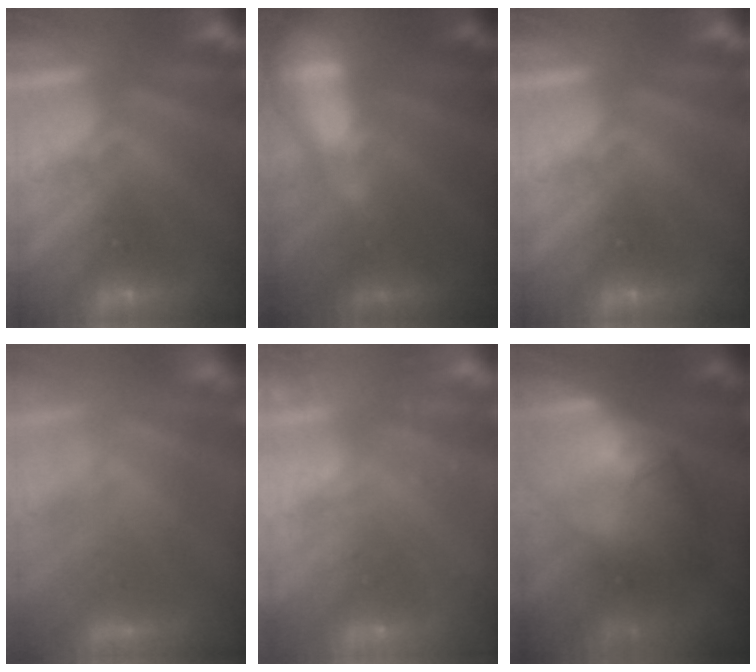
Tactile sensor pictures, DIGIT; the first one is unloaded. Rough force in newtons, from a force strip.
{"total": 5.7}
{"total": 0.0}
{"total": 3.9}
{"total": 2.4}
{"total": 8.1}